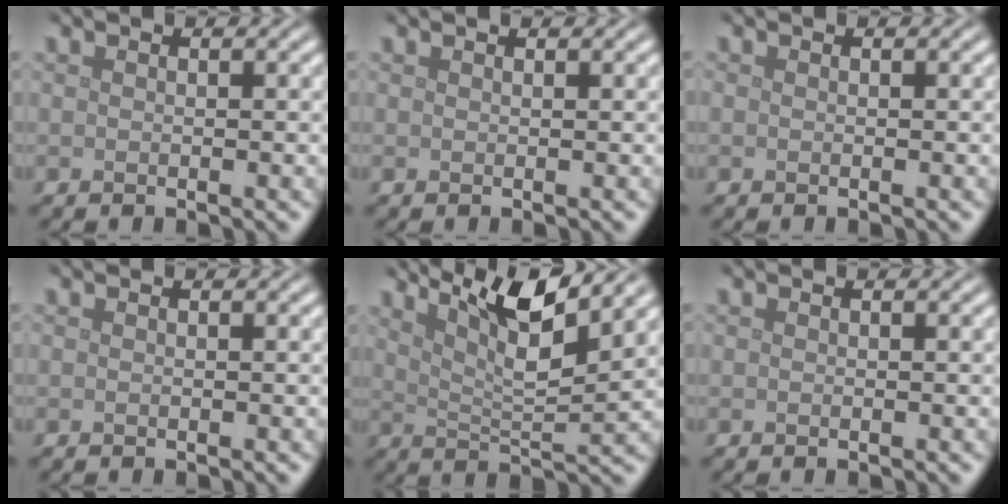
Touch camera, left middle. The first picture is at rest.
{"total": 0.0}
{"total": 0.0}
{"total": 0.0}
{"total": 7.3, "force": [4.9, 1.3, 5.3], "torque": [-0.085, 0.003, 0.088]}
{"total": 0.0}